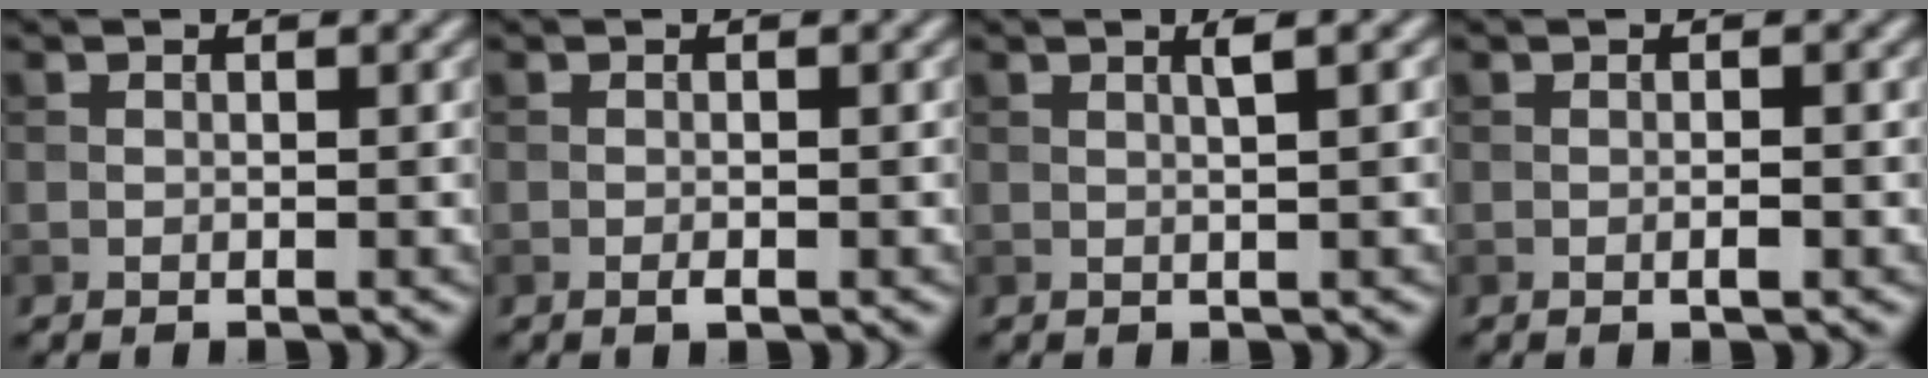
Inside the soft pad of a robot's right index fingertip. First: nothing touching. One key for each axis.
{"total": 1.0, "fx": -0.4, "fy": 0.1, "fz": 0.9, "tx": -0.016, "ty": -0.002, "tz": -0.008}
{"total": 2.0, "fx": 0.6, "fy": 0.4, "fz": 1.8, "tx": -0.028, "ty": 0.007, "tz": 0.004}
{"total": 1.2, "fx": -0.3, "fy": 0.2, "fz": 1.2, "tx": -0.018, "ty": 0.000, "tz": -0.007}